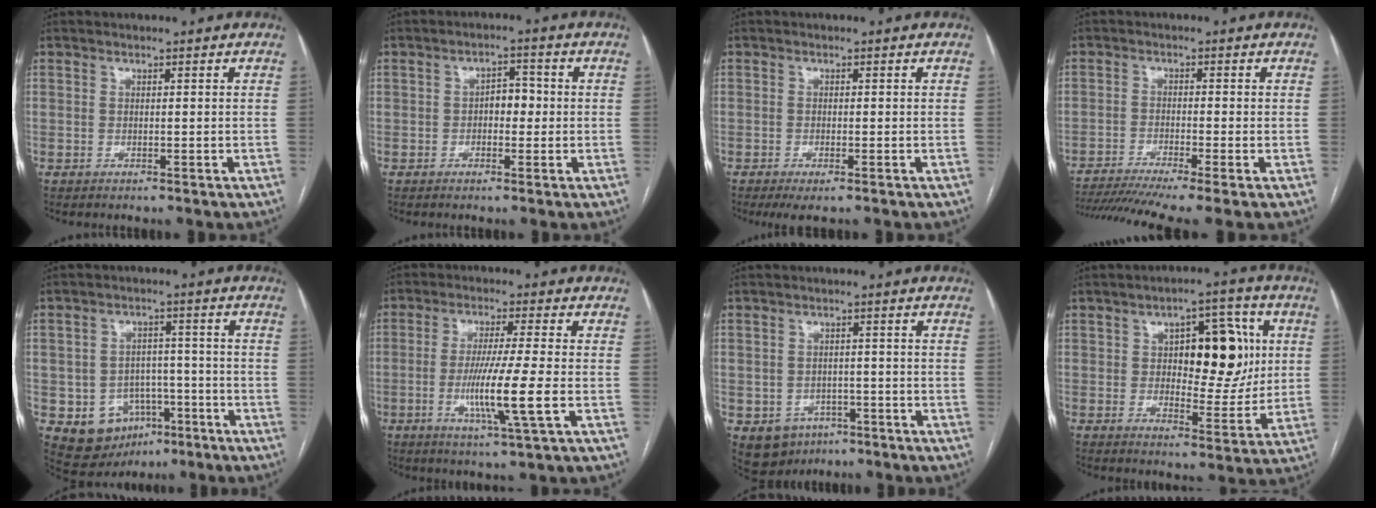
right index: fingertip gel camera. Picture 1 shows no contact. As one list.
[{"total": 3.2, "force": [-0.3, 1.9, 2.6], "torque": [-0.035, 0.013, -0.005]}, {"total": 2.6, "force": [-1.7, 0.5, 1.9], "torque": [-0.033, -0.006, -0.025]}, {"total": 11.9, "force": [-9.5, -0.5, 7.2], "torque": [-0.118, -0.021, -0.154]}, {"total": 9.2, "force": [-3.9, 7.8, 3.1], "torque": [-0.049, 0.026, -0.046]}, {"total": 10.1, "force": [-2.3, -0.7, 9.8], "torque": [-0.186, -0.021, -0.045]}, {"total": 7.5, "force": [-3.7, 6.3, 1.9], "torque": [-0.040, 0.009, -0.042]}, {"total": 13.0, "force": [2.9, 5.7, 11.4], "torque": [-0.147, 0.023, 0.050]}]